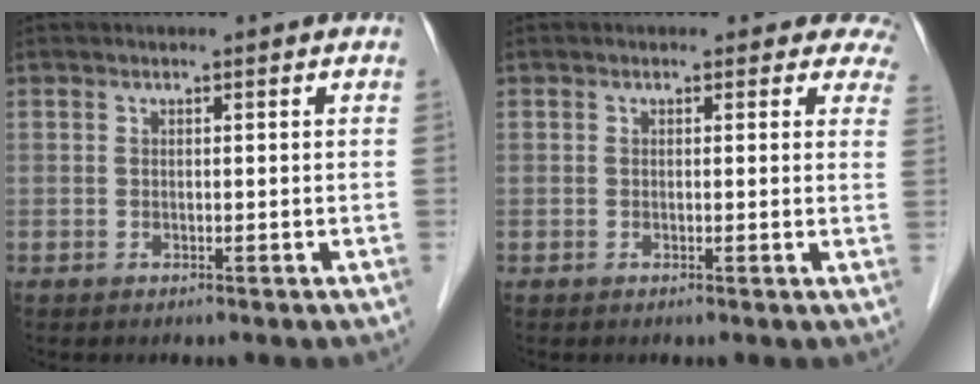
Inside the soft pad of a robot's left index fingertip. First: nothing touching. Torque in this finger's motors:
{"motor_torque": [0.90, -1.24, 0.13, -0.04]}